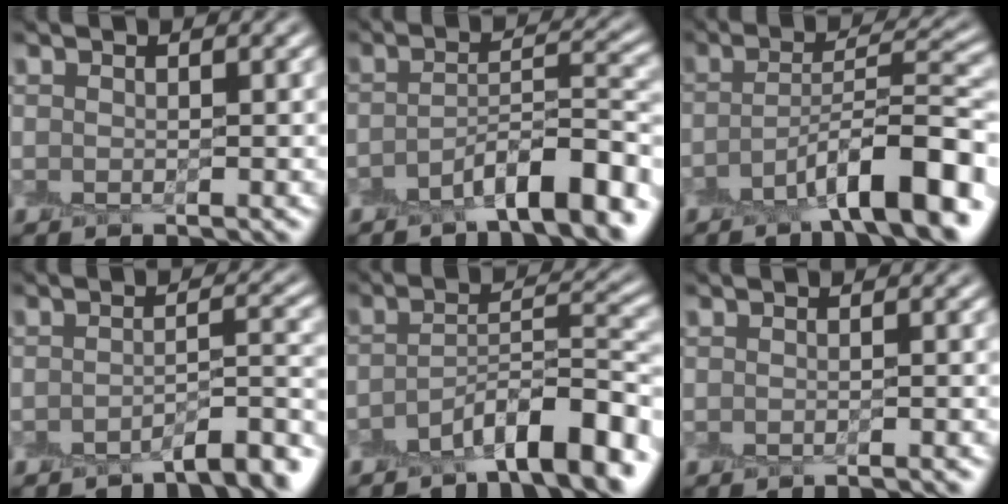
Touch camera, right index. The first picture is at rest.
{"total": 6.7, "force": [-3.9, 1.6, 5.2], "torque": [-0.076, 0.013, -0.066]}
{"total": 8.9, "force": [-4.4, 2.0, 7.5], "torque": [-0.109, 0.017, -0.077]}
{"total": 3.9, "force": [-3.1, 0.7, 2.2], "torque": [-0.019, 0.016, -0.052]}
{"total": 7.5, "force": [-4.5, 1.9, 5.7], "torque": [-0.081, 0.012, -0.076]}
{"total": 1.0, "force": [-0.9, 0.2, 0.5], "torque": [0.000, -0.005, -0.019]}